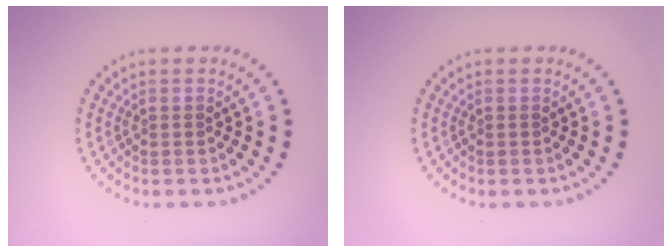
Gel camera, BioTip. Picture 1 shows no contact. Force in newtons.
{"total": 0.0}